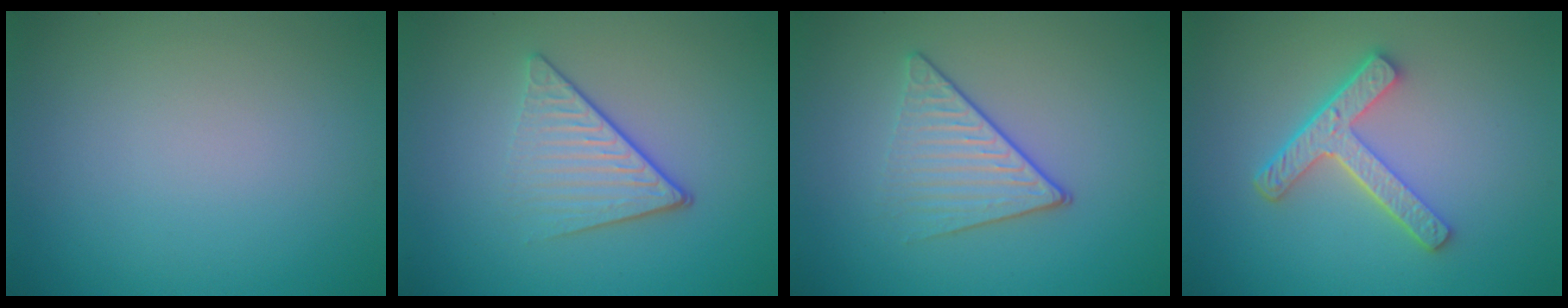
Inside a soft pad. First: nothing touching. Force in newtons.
{"total": 4.1, "press": 2.8, "slide": 3.1}
{"total": 3.5, "press": 2.8, "slide": 2.1}
{"total": 4.5, "press": 3.3, "slide": 3.1}